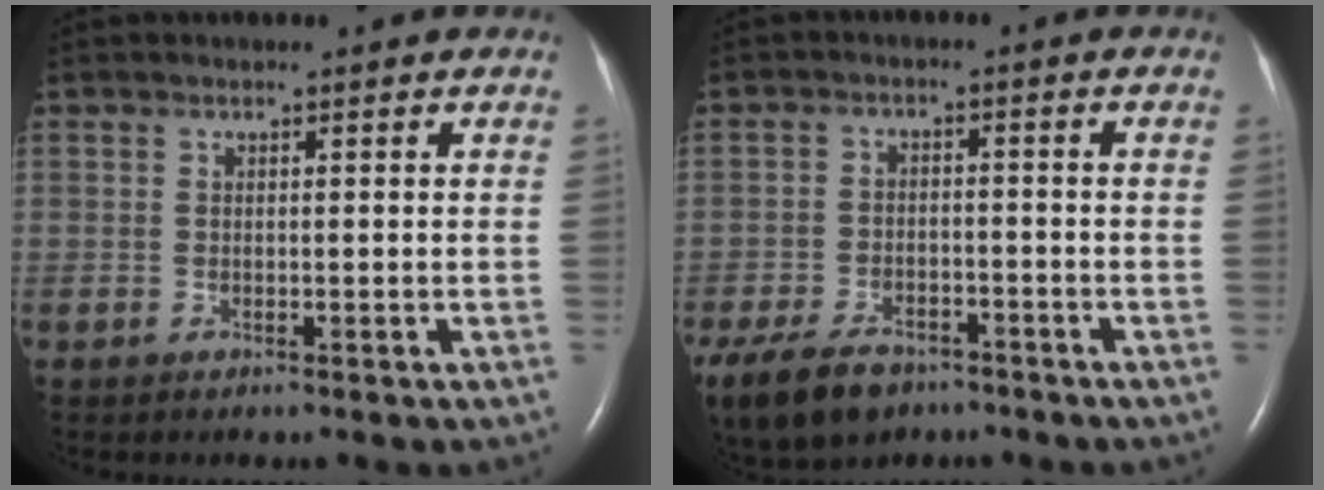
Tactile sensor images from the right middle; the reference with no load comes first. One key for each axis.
{"total": 14.3, "fx": -9.6, "fy": 8.3, "fz": 6.7, "tx": -0.187, "ty": -0.024, "tz": -0.149}